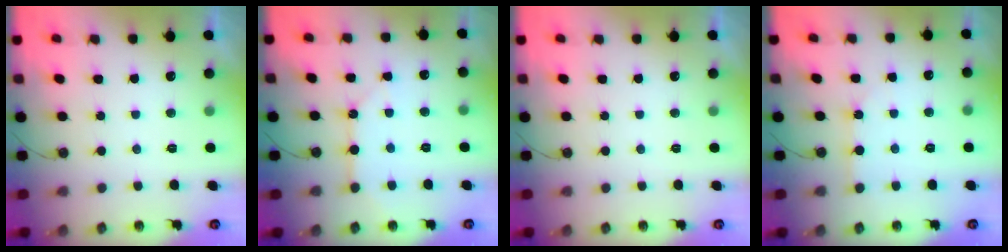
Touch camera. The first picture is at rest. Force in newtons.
{"total": 8.8, "press": 8.8, "slide": 0.8}
{"total": 0.0}
{"total": 2.4, "press": 2.4, "slide": 0.3}